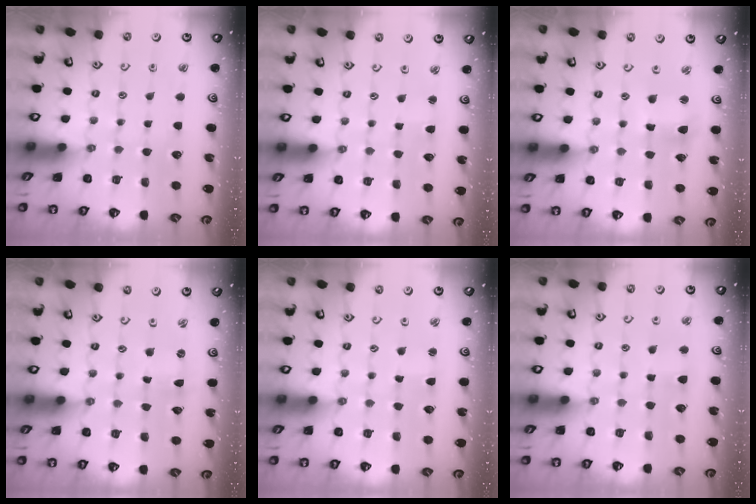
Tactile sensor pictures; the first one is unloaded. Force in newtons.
{"total": 2.5, "press": 2.5, "slide": 0.2}
{"total": 4.8, "press": 4.7, "slide": 0.7}
{"total": 0.0}
{"total": 1.8, "press": 1.8, "slide": 0.3}
{"total": 2.7, "press": 2.6, "slide": 0.8}